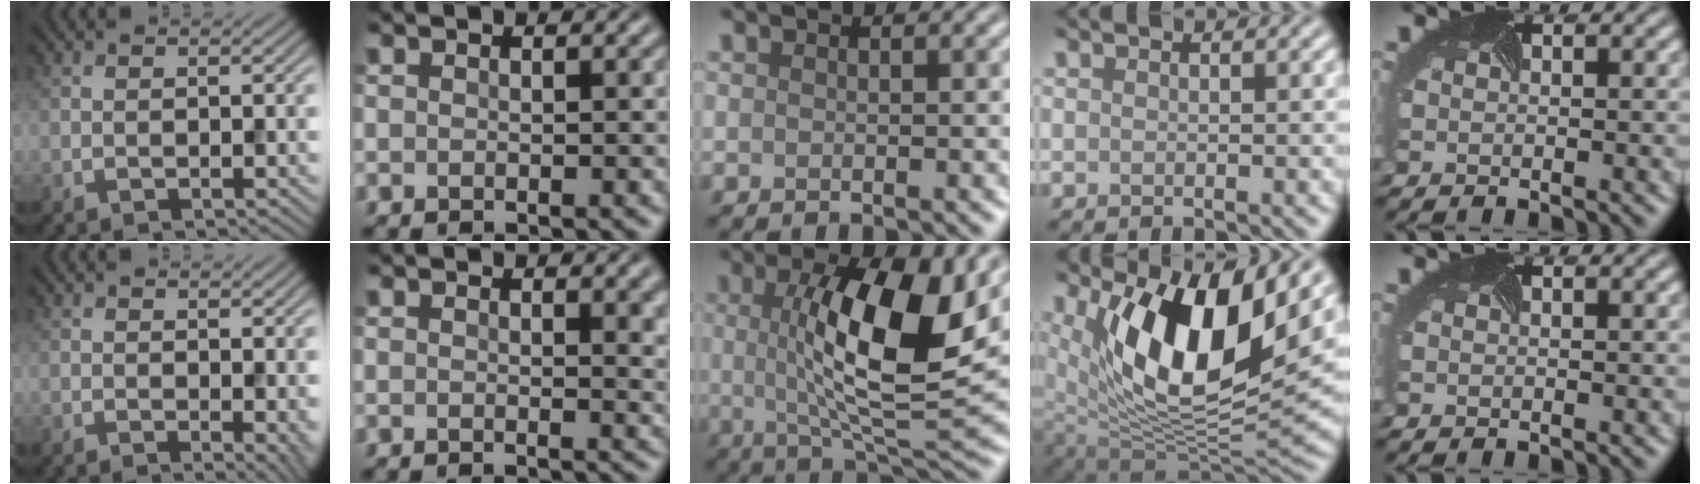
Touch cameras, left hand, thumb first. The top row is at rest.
{"thumb": {"total": 2.4, "force": [-0.1, 0.8, 2.3], "torque": [-0.026, -0.006, 0.000]}, "index": {"total": 2.4, "force": [0.8, 0.8, 2.2], "torque": [-0.016, -0.001, 0.011]}, "middle": {"total": 11.7, "force": [1.8, 3.6, 11.0], "torque": [-0.172, -0.002, 0.032]}, "ring": {"total": 13.6, "force": [5.3, 5.7, 11.1], "torque": [-0.193, -0.013, 0.097]}}